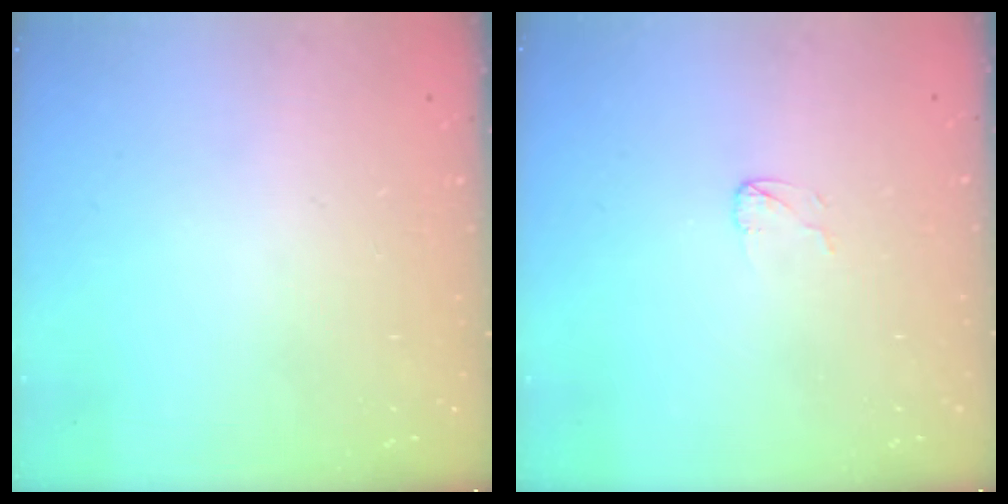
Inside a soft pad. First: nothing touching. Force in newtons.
{"total": 2.6, "press": 2.6, "slide": 0.2}